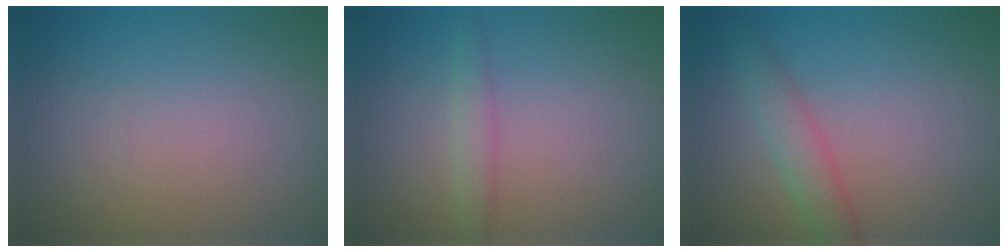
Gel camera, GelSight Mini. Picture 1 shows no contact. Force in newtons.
{"total": 1.5, "press": 1.5, "slide": 0.2}
{"total": 2.8, "press": 2.8, "slide": 0.1}